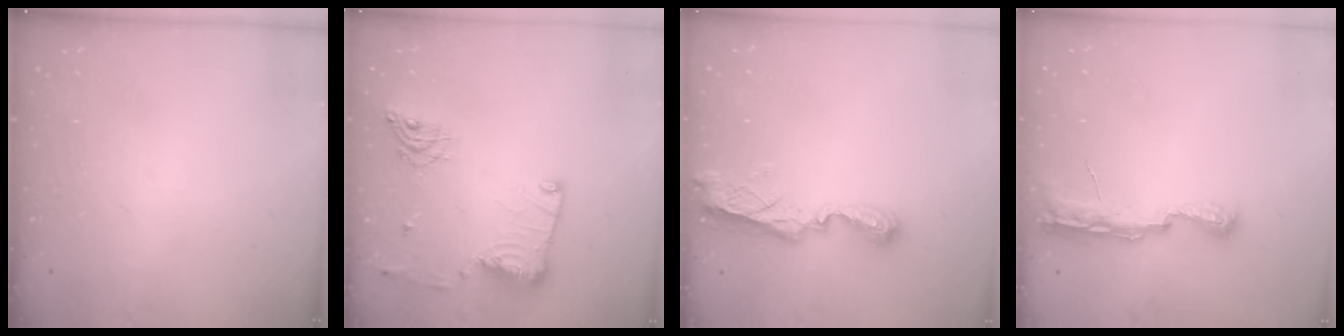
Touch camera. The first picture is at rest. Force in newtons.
{"total": 13.9, "press": 13.9, "slide": 0.8}
{"total": 8.5, "press": 8.5, "slide": 0.8}
{"total": 10.2, "press": 8.9, "slide": 5.1}